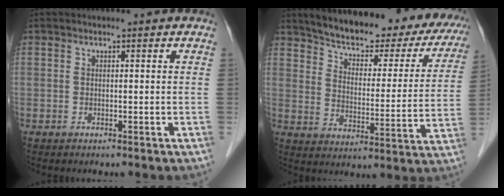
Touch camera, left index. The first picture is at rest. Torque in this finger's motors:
{"motor_torque": [0.06, -1.09, 0.30, 0.11]}